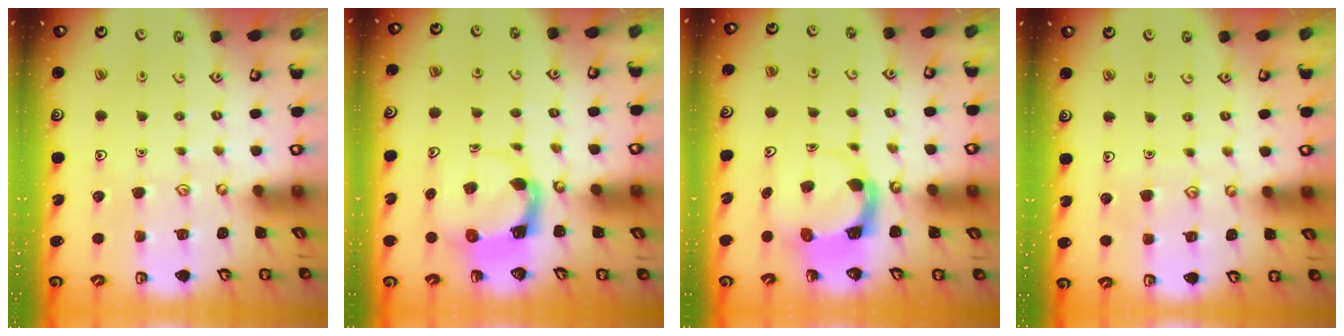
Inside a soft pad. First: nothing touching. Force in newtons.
{"total": 3.7, "press": 3.6, "slide": 0.7}
{"total": 4.0, "press": 3.9, "slide": 0.4}
{"total": 4.5, "press": 4.5, "slide": 0.3}